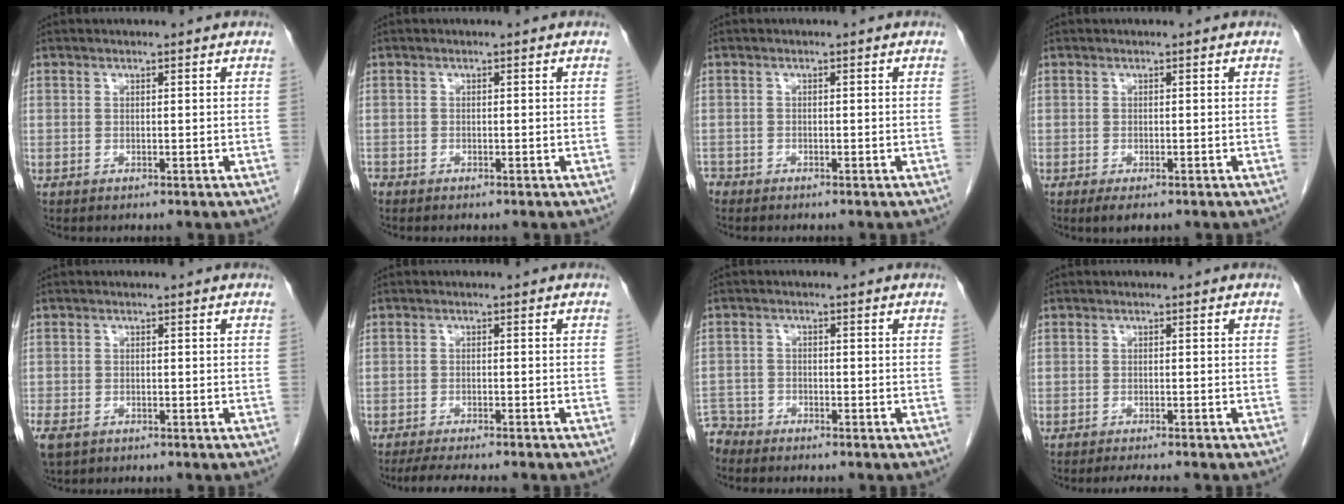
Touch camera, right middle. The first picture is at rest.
{"total": 0.6, "force": [-0.6, 0.2, 0.1], "torque": [-0.004, -0.001, -0.011]}
{"total": 1.3, "force": [-1.2, 0.6, 0.1], "torque": [-0.001, -0.001, -0.020]}
{"total": 2.5, "force": [-1.6, 0.9, 1.7], "torque": [-0.021, -0.004, -0.019]}
{"total": 5.7, "force": [-3.3, 3.5, 3.0], "torque": [-0.076, -0.013, -0.051]}
{"total": 7.2, "force": [-6.2, 0.7, 3.7], "torque": [-0.050, -0.012, -0.092]}
{"total": 3.9, "force": [-3.7, 1.0, -0.7], "torque": [0.018, -0.007, -0.071]}
{"total": 2.9, "force": [-2.6, -0.1, 1.3], "torque": [-0.019, -0.009, -0.037]}